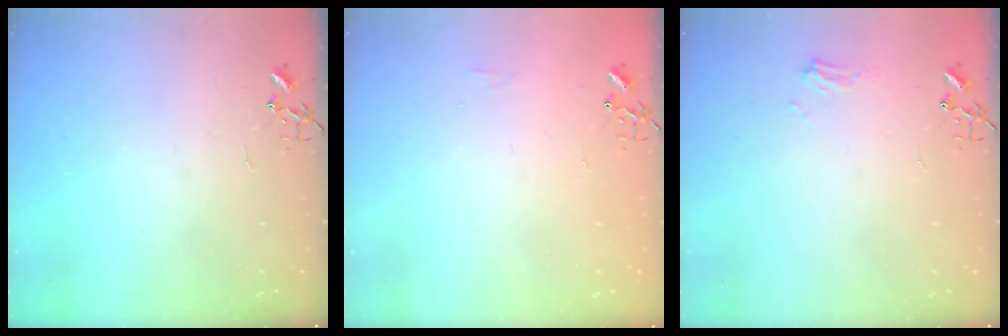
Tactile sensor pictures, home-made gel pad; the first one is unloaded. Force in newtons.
{"total": 5.1, "press": 5.1, "slide": 0.7}
{"total": 6.7, "press": 6.7, "slide": 0.7}